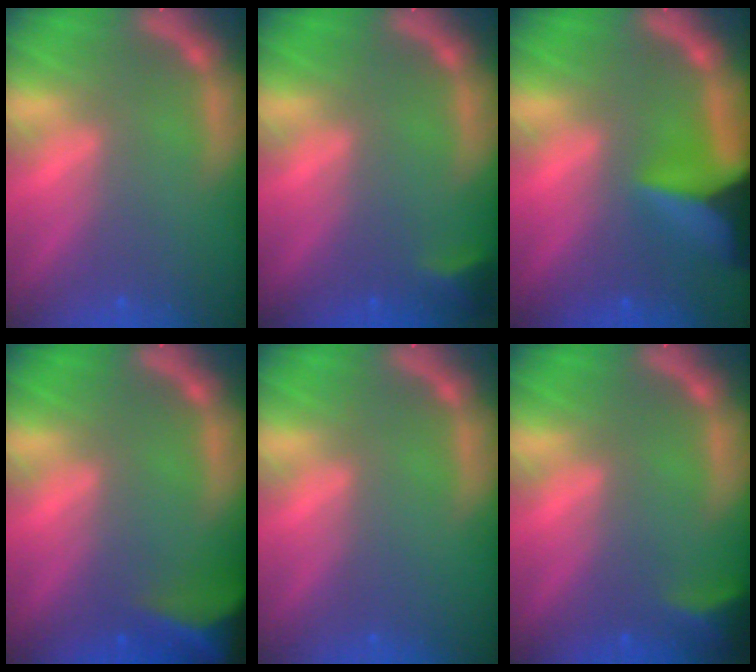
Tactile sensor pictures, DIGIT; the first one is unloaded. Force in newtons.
{"total": 1.9}
{"total": 9.4}
{"total": 8.9}
{"total": 0.0}
{"total": 2.9}